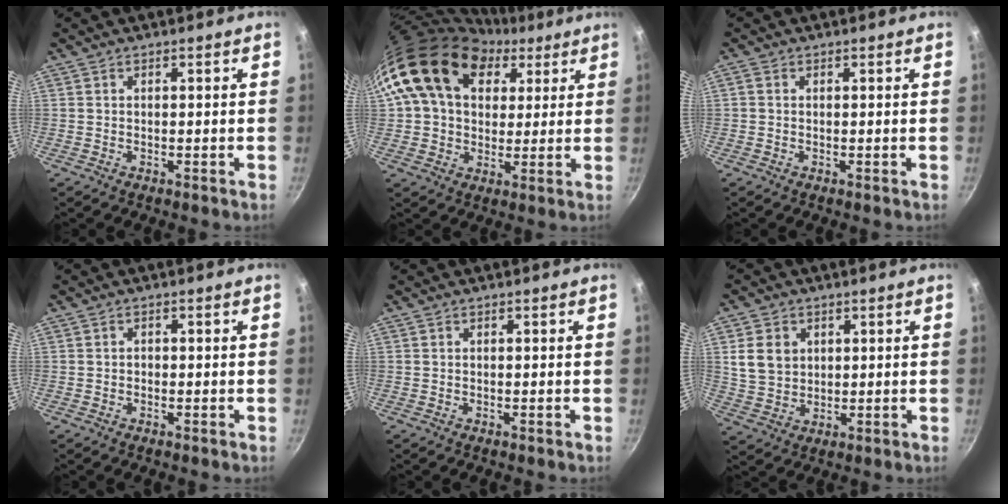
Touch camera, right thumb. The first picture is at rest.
{"total": 21.5, "force": [7.5, 15.7, 12.6], "torque": [-0.226, 0.026, 0.119]}
{"total": 0.6, "force": [0.1, 0.4, 0.4], "torque": [-0.012, 0.002, 0.001]}
{"total": 0.6, "force": [-0.2, 0.5, 0.2], "torque": [-0.002, 0.002, -0.004]}
{"total": 0.0}
{"total": 7.3, "force": [2.0, 5.9, 3.8], "torque": [-0.054, -0.006, 0.045]}